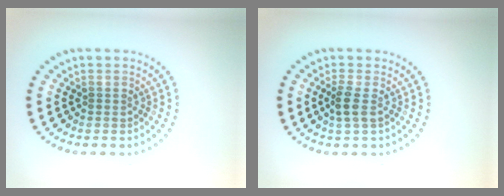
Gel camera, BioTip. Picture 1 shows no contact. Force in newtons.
{"total": 1.7, "press": 1.5, "slide": 1.0}